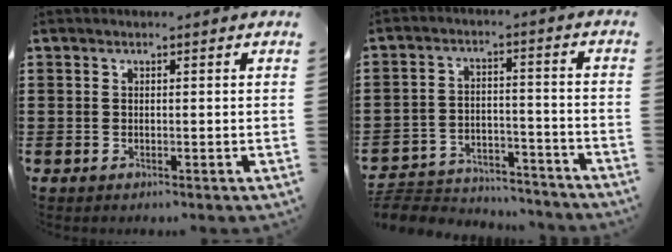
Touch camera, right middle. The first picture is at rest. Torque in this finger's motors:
{"motor_torque": [0.39, -0.33, 0.04, 0.02]}